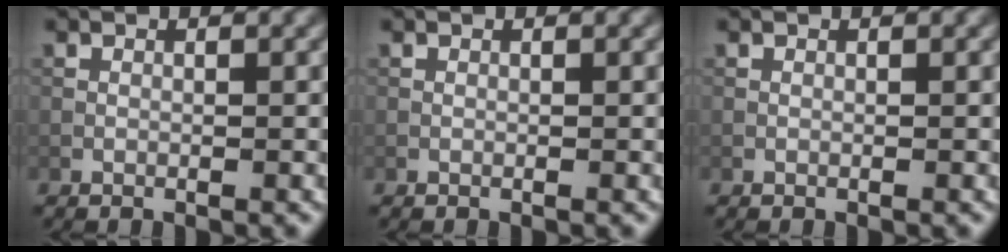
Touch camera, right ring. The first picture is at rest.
{"total": 0.0}
{"total": 0.0}